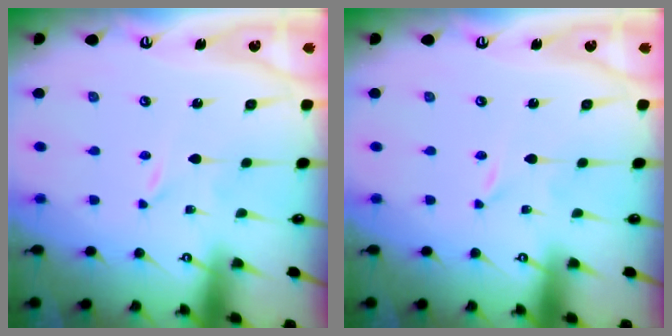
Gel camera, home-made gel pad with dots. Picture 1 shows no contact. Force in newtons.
{"total": 0.0}